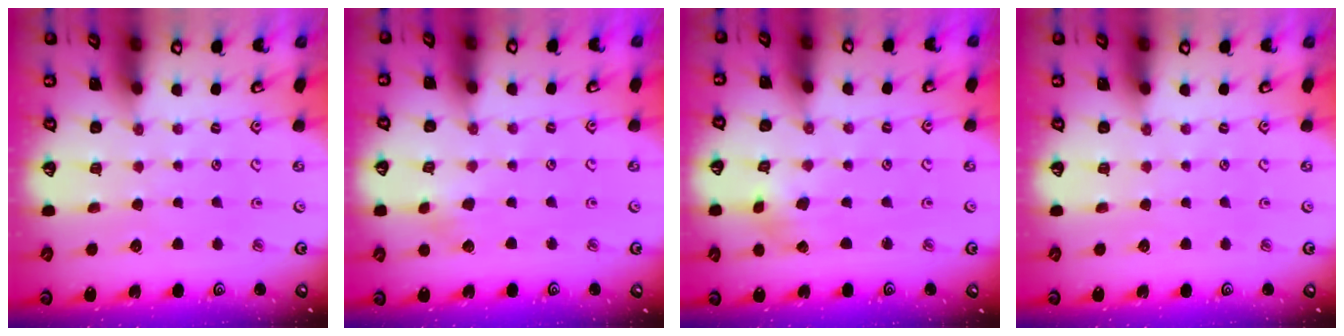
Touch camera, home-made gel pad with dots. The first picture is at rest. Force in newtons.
{"total": 3.4, "press": 3.3, "slide": 0.4}
{"total": 2.7, "press": 2.7, "slide": 0.4}
{"total": 0.0}